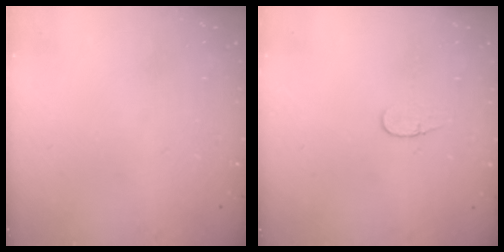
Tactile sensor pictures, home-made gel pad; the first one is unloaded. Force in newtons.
{"total": 3.7, "press": 3.6, "slide": 0.4}